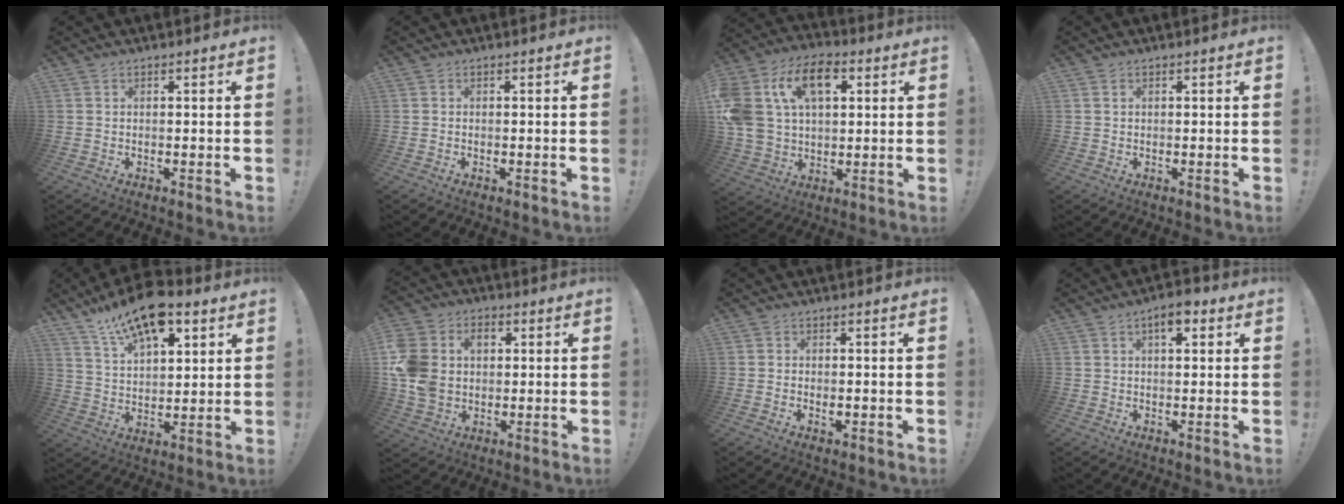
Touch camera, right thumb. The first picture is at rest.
{"total": 0.0}
{"total": 19.5, "force": [6.8, 13.4, 12.4], "torque": [-0.236, -0.012, 0.122]}
{"total": 0.8, "force": [0.5, 0.6, 0.3], "torque": [-0.012, 0.004, 0.011]}
{"total": 15.3, "force": [10.2, 6.7, 9.2], "torque": [-0.157, -0.056, 0.181]}
{"total": 14.8, "force": [1.9, 12.1, 8.3], "torque": [-0.168, -0.001, 0.038]}
{"total": 1.4, "force": [-0.6, 0.9, 0.9], "torque": [-0.011, 0.001, -0.010]}
{"total": 4.9, "force": [2.4, 2.3, 3.6], "torque": [-0.049, -0.004, 0.036]}